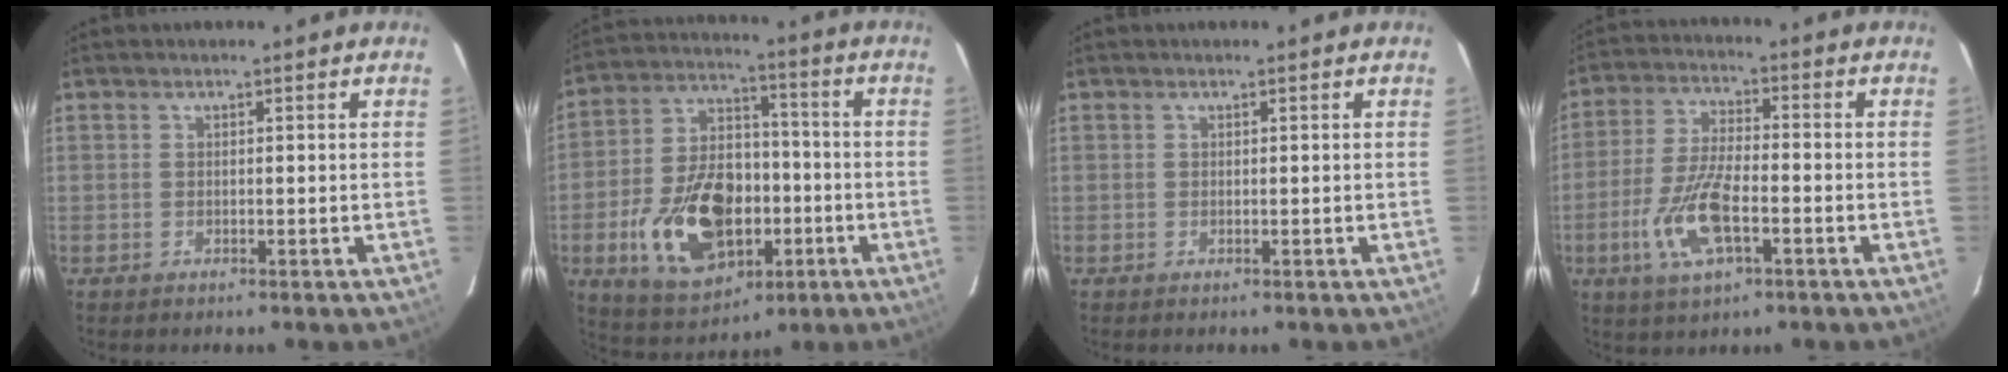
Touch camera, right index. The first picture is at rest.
{"total": 19.4, "force": [-5.8, 12.1, 14.0], "torque": [-0.298, 0.012, -0.080]}
{"total": 0.0}
{"total": 11.6, "force": [-4.3, 4.0, 10.0], "torque": [-0.212, -0.006, -0.083]}